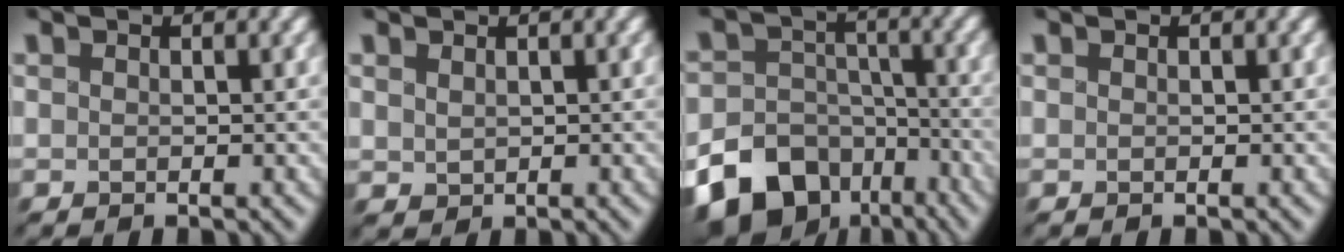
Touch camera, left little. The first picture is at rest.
{"total": 0.9, "force": [0.5, 0.6, 0.3], "torque": [-0.008, -0.001, 0.014]}
{"total": 15.4, "force": [-9.8, 10.8, 5.1], "torque": [-0.080, -0.054, -0.181]}
{"total": 0.0}